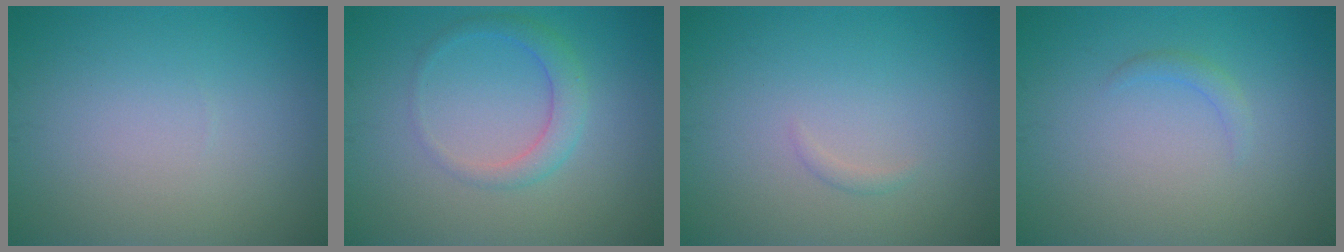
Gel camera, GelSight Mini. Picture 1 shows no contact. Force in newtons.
{"total": 2.4, "press": 2.4, "slide": 0.1}
{"total": 0.5, "press": 0.5, "slide": 0.0}
{"total": 0.9, "press": 0.9, "slide": 0.0}